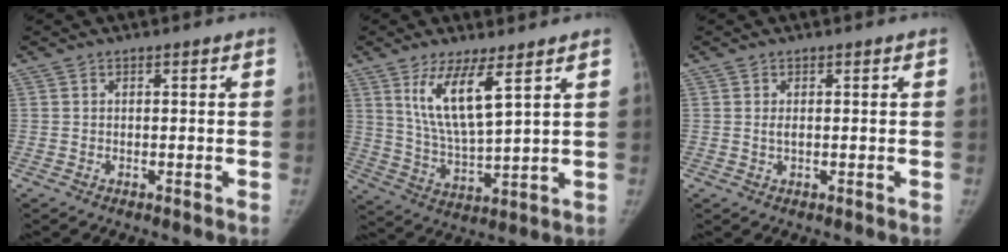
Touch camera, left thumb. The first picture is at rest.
{"total": 10.7, "force": [5.4, 2.5, 8.9], "torque": [-0.166, -0.042, 0.116]}
{"total": 1.1, "force": [0.1, 0.5, 1.0], "torque": [-0.018, -0.002, 0.003]}